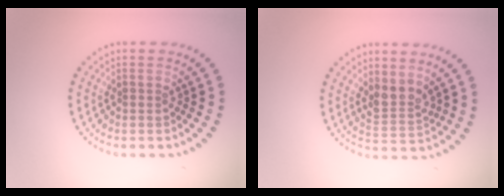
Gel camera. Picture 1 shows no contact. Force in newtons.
{"total": 2.3, "press": 1.9, "slide": 1.3}